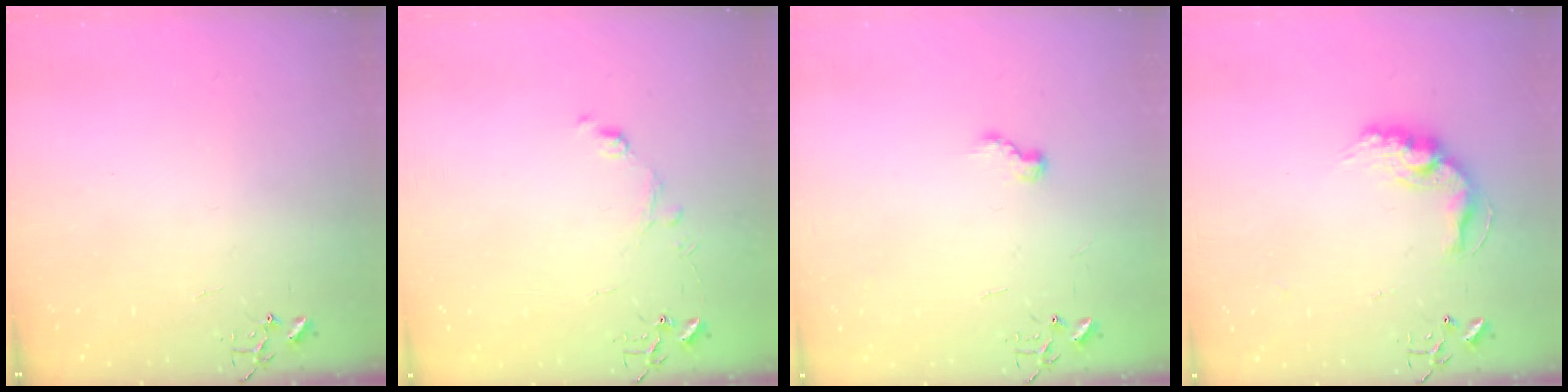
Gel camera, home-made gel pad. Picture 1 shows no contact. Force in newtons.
{"total": 7.3, "press": 7.3, "slide": 0.8}
{"total": 6.4, "press": 6.3, "slide": 0.6}
{"total": 13.8, "press": 13.8, "slide": 1.0}